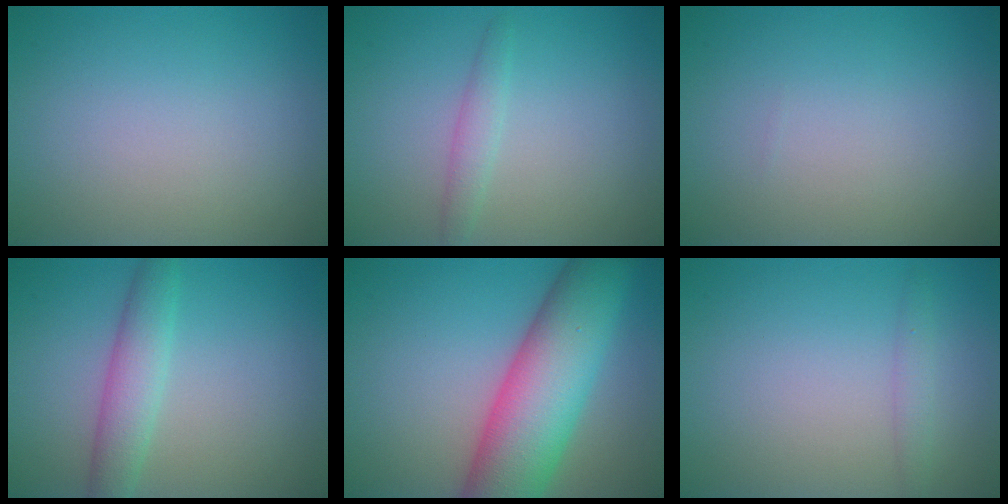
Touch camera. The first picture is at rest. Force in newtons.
{"total": 1.5, "press": 1.5, "slide": 0.0}
{"total": 0.0}
{"total": 3.4, "press": 3.4, "slide": 0.3}
{"total": 11.3, "press": 11.2, "slide": 0.5}
{"total": 1.1, "press": 1.1, "slide": 0.1}